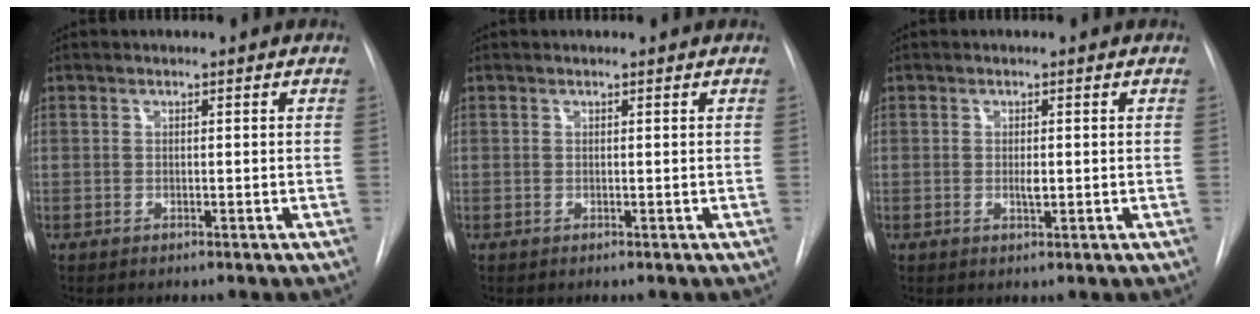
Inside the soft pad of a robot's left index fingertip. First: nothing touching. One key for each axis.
{"total": 0.9, "fx": 0.9, "fy": -0.1, "fz": 0.2, "tx": -0.007, "ty": 0.005, "tz": 0.010}
{"total": 1.2, "fx": -0.1, "fy": 0.3, "fz": 1.1, "tx": -0.019, "ty": -0.005, "tz": -0.001}